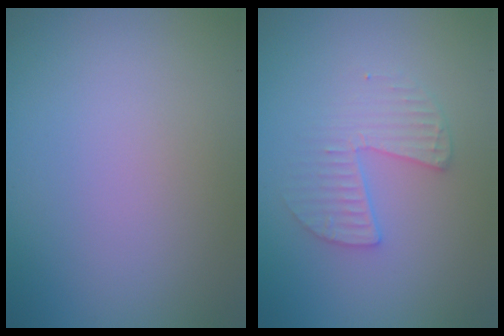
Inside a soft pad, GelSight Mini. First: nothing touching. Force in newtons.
{"total": 2.7, "press": 2.7, "slide": 0.3}